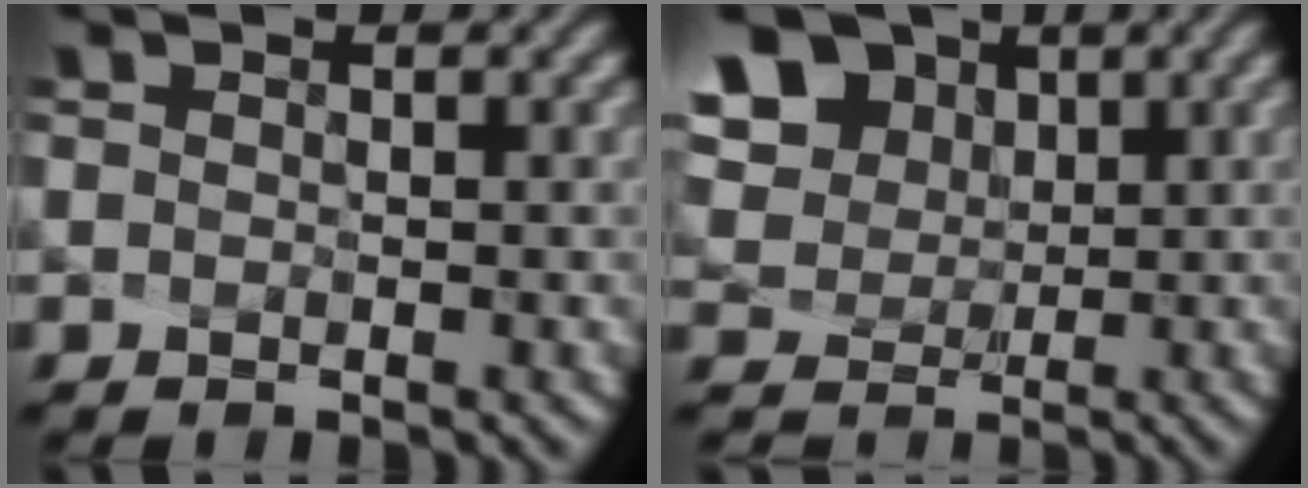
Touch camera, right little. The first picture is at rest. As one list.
[{"total": 9.0, "force": [3.8, 6.9, 4.3], "torque": [-0.102, 0.018, 0.073]}]